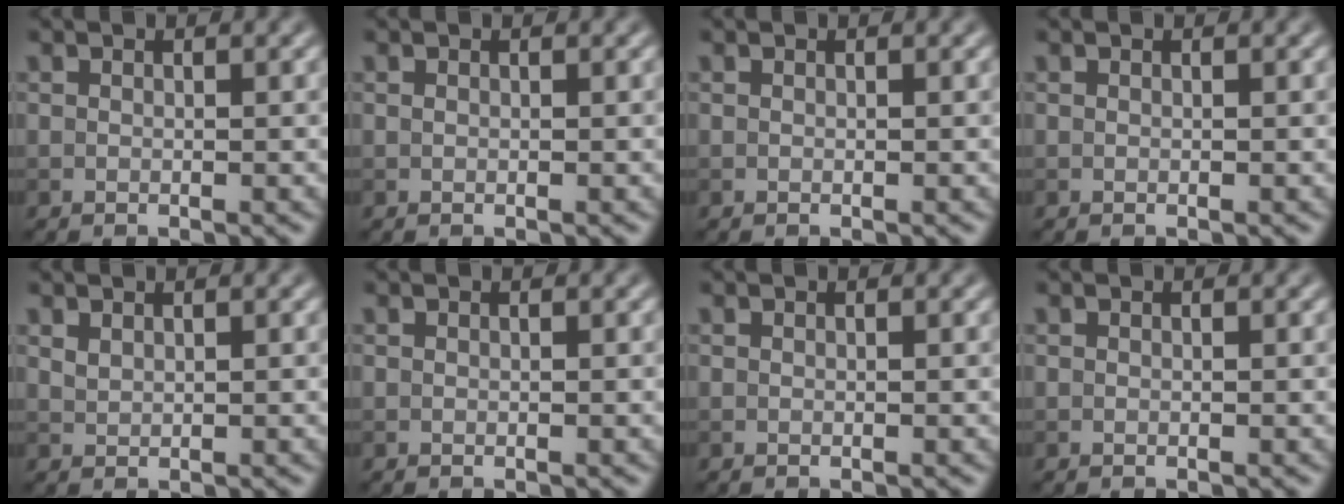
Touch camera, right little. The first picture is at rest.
{"total": 0.0}
{"total": 0.0}
{"total": 0.0}
{"total": 0.8, "force": [0.7, 0.3, 0.3], "torque": [-0.011, 0.000, 0.018]}
{"total": 0.0}
{"total": 0.0}
{"total": 0.0}